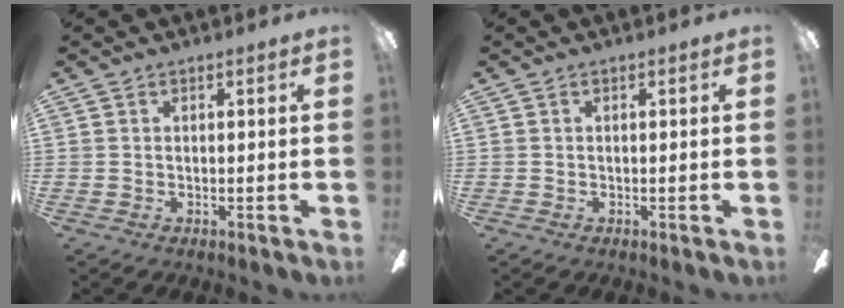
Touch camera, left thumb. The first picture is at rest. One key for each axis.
{"total": 0.0}